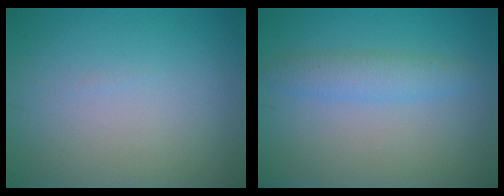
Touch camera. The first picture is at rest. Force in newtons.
{"total": 2.5, "press": 2.5, "slide": 0.2}